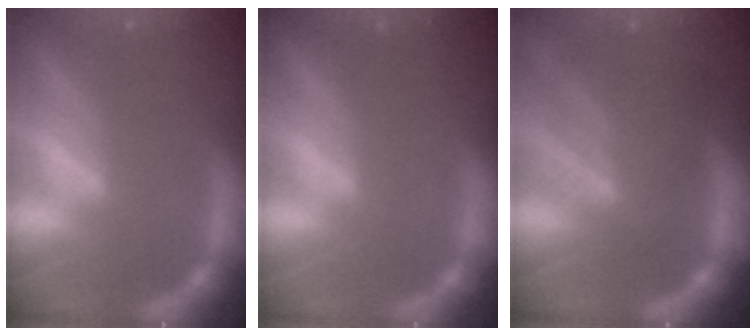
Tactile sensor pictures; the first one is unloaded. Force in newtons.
{"total": 0.0}
{"total": 6.5}